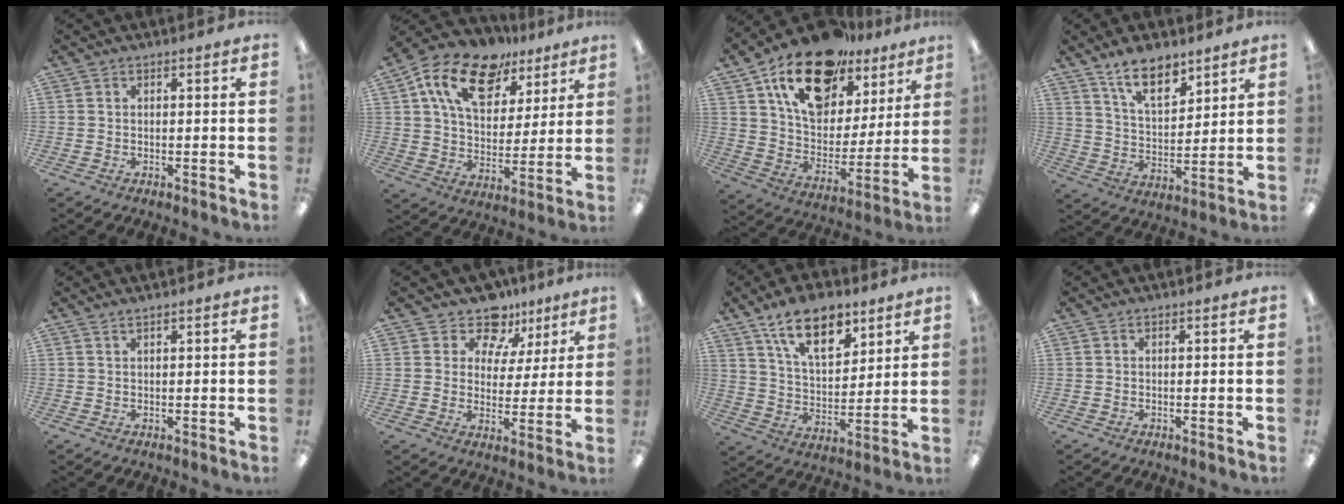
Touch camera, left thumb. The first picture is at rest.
{"total": 17.7, "force": [10.7, 10.2, 9.6], "torque": [-0.174, -0.043, 0.194]}
{"total": 21.2, "force": [13.8, 11.8, 10.8], "torque": [-0.186, -0.075, 0.246]}
{"total": 11.4, "force": [8.6, 5.0, 5.7], "torque": [-0.094, -0.041, 0.155]}
{"total": 0.9, "force": [0.8, 0.0, 0.3], "torque": [-0.008, 0.000, 0.015]}
{"total": 10.2, "force": [7.5, 6.5, 2.7], "torque": [-0.052, -0.047, 0.138]}
{"total": 14.7, "force": [9.8, 7.1, 8.2], "torque": [-0.128, -0.043, 0.174]}
{"total": 0.0}